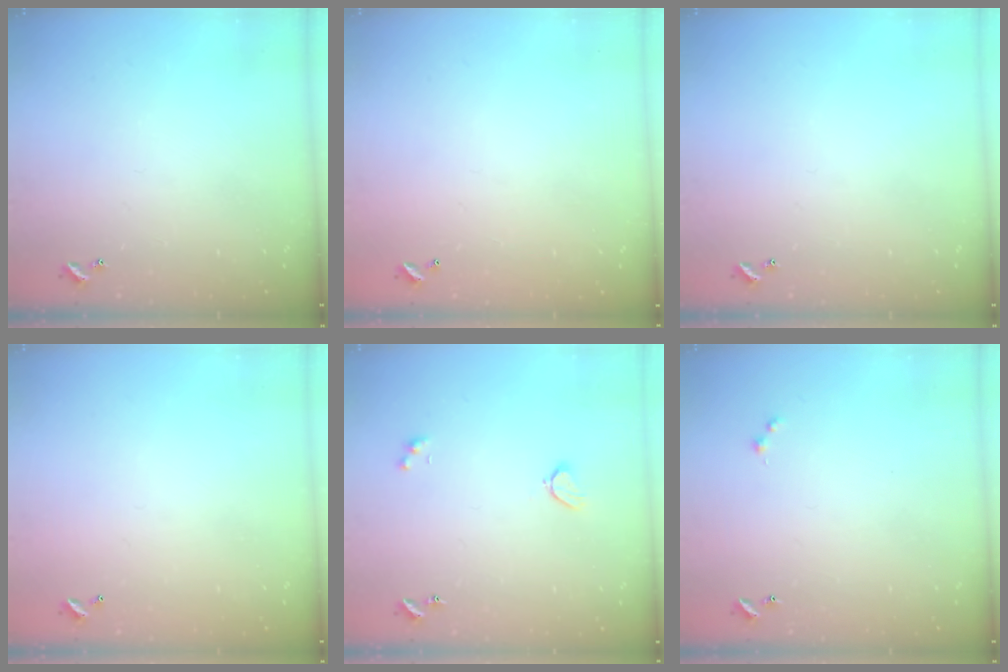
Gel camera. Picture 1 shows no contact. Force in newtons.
{"total": 2.9, "press": 2.9, "slide": 0.1}
{"total": 0.0}
{"total": 2.8, "press": 2.8, "slide": 0.1}
{"total": 3.6, "press": 3.5, "slide": 0.8}
{"total": 0.0}